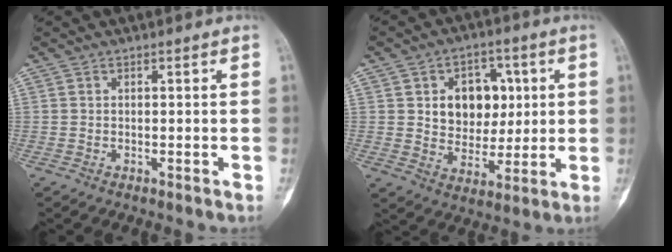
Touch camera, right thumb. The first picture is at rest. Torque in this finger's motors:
{"motor_torque": [-0.41, 0.57, 0.27, 0.18, 0.04]}